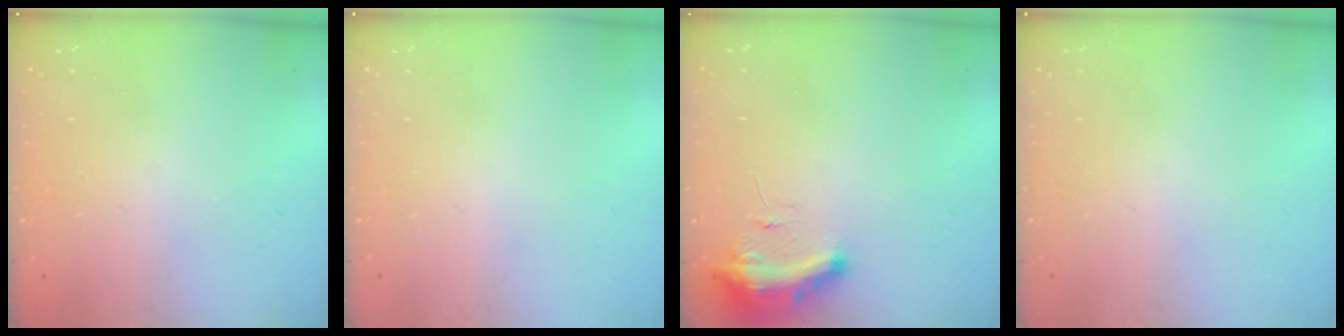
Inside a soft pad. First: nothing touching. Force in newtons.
{"total": 0.0}
{"total": 9.4, "press": 9.3, "slide": 1.3}
{"total": 0.0}